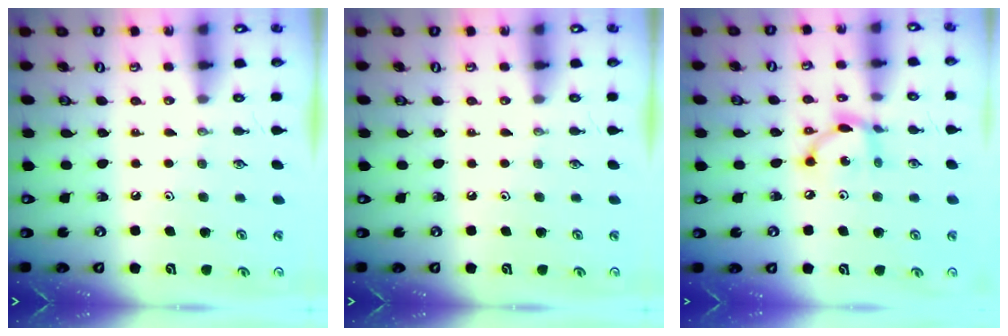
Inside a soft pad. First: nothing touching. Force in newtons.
{"total": 0.0}
{"total": 8.8, "press": 8.8, "slide": 0.5}